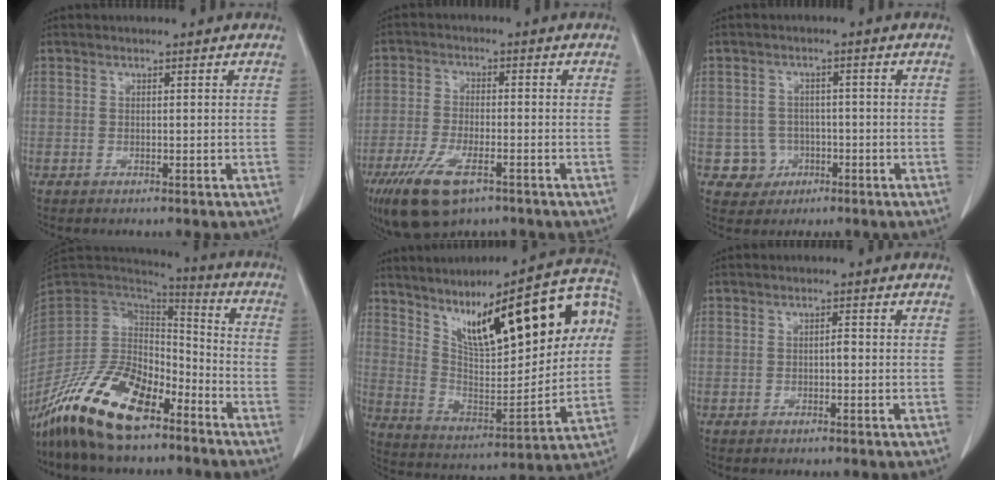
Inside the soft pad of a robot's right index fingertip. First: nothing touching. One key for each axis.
{"total": 10.8, "fx": -6.3, "fy": 4.1, "fz": 7.8, "tx": -0.155, "ty": -0.018, "tz": -0.109}
{"total": 4.4, "fx": -1.3, "fy": 4.2, "fz": 0.0, "tx": 0.012, "ty": 0.014, "tz": -0.014}
{"total": 18.6, "fx": -13.1, "fy": 6.8, "fz": 11.3, "tx": -0.231, "ty": 0.001, "tz": -0.246}
{"total": 24.9, "fx": 9.2, "fy": 6.5, "fz": 22.2, "tx": -0.338, "ty": 0.044, "tz": 0.152}
{"total": 0.8, "fx": -0.2, "fy": 0.2, "fz": 0.7, "tx": -0.011, "ty": 0.004, "tz": -0.004}